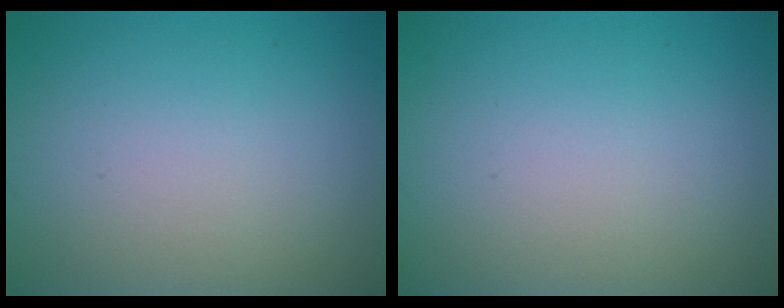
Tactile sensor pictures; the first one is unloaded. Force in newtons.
{"total": 0.0}